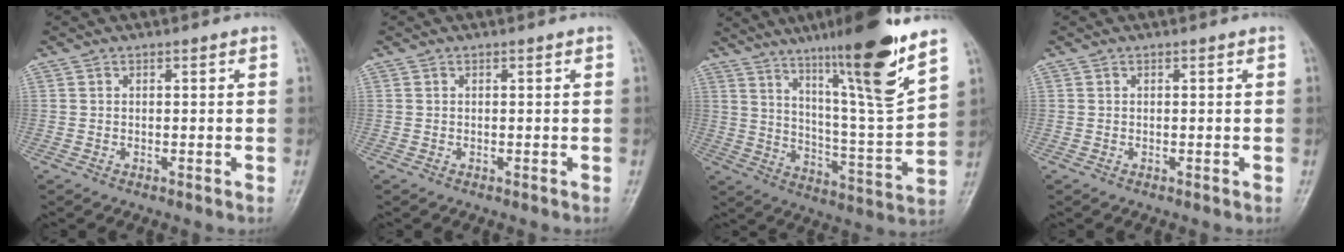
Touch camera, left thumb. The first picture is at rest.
{"total": 0.0}
{"total": 20.3, "force": [13.2, 1.0, 15.4], "torque": [-0.217, -0.072, 0.215]}
{"total": 0.0}